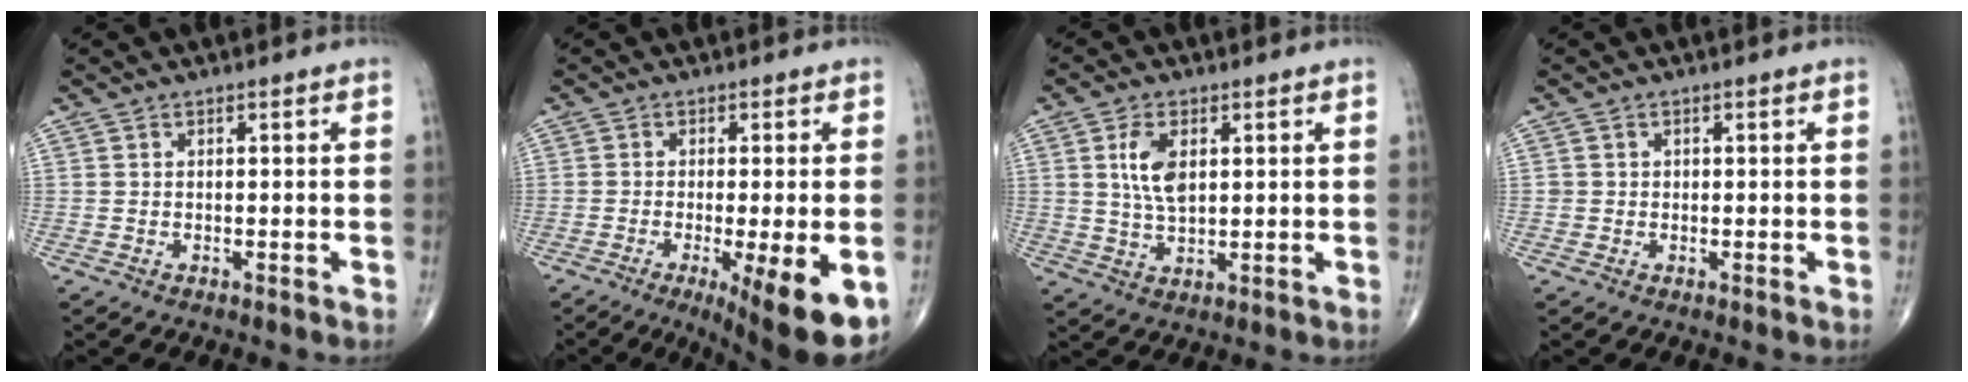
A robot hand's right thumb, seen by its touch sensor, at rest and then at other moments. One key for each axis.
{"total": 13.7, "fx": -5.5, "fy": 3.2, "fz": 12.2, "tx": -0.136, "ty": -0.015, "tz": -0.071}
{"total": 6.6, "fx": 1.7, "fy": 3.4, "fz": 5.4, "tx": -0.104, "ty": -0.007, "tz": 0.035}
{"total": 0.8, "fx": -0.1, "fy": 0.8, "fz": 0.0, "tx": 0.006, "ty": 0.005, "tz": -0.002}